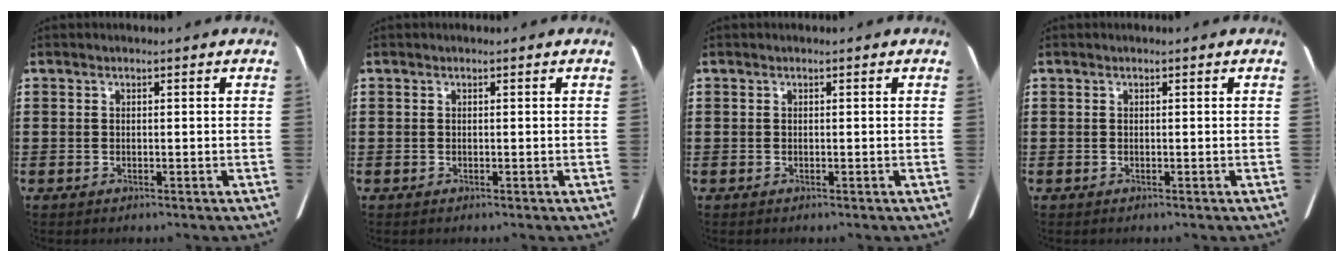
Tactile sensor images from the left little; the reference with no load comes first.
{"total": 0.0}
{"total": 0.0}
{"total": 0.0}